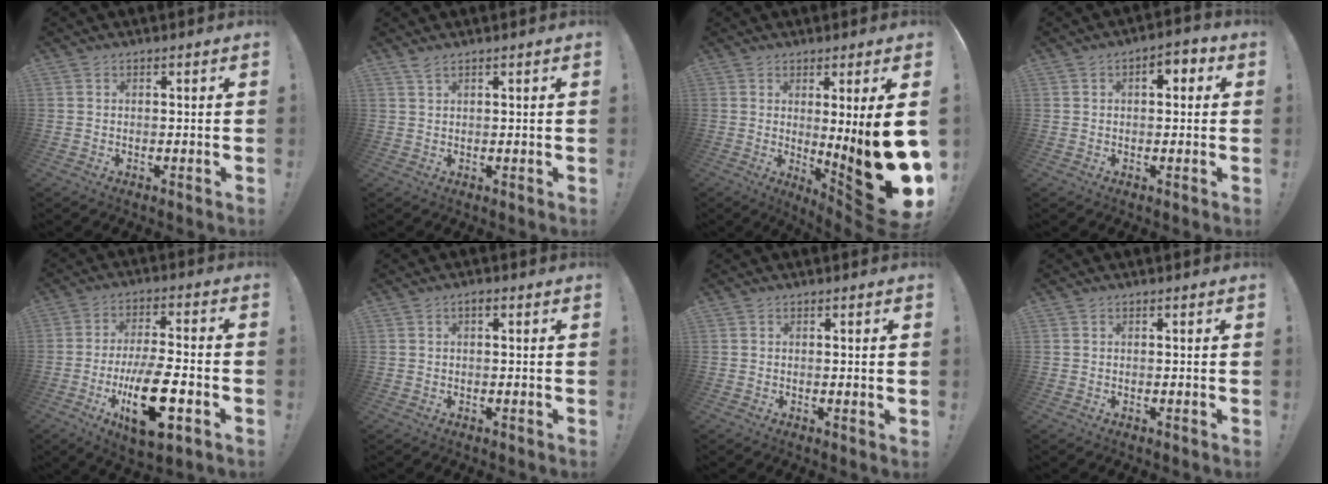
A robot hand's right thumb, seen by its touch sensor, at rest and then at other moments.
{"total": 1.5, "force": [1.2, 0.4, 0.9], "torque": [-0.026, 0.003, 0.023]}
{"total": 19.2, "force": [-0.3, 1.9, 19.1], "torque": [-0.255, -0.045, 0.006]}
{"total": 4.5, "force": [0.8, 2.8, 3.4], "torque": [-0.032, 0.001, 0.006]}
{"total": 17.7, "force": [-6.0, 6.4, 15.4], "torque": [-0.273, 0.017, -0.090]}
{"total": 0.9, "force": [0.1, 0.5, 0.7], "torque": [-0.019, 0.004, 0.001]}
{"total": 1.1, "force": [0.3, -0.2, 1.0], "torque": [-0.015, -0.002, 0.003]}
{"total": 0.0}